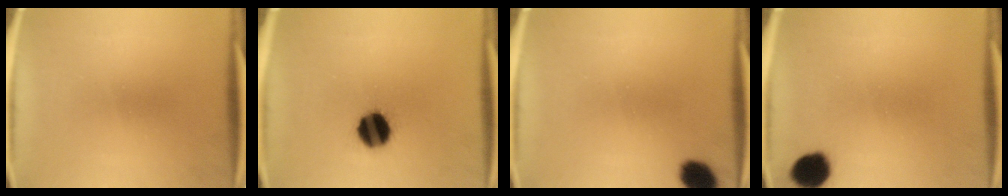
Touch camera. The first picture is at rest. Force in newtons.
{"total": 10.8}
{"total": 6.1}
{"total": 7.2}